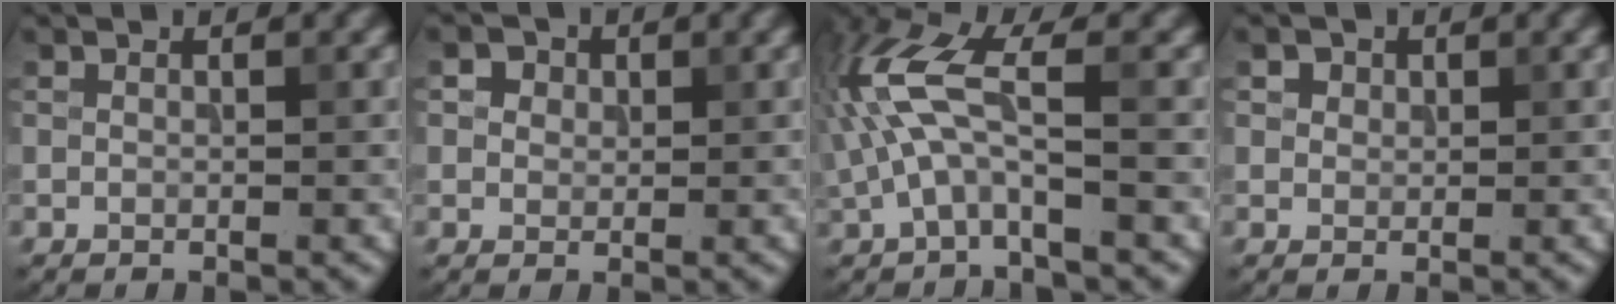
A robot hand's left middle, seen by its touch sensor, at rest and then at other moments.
{"total": 3.6, "force": [1.9, 2.6, 1.6], "torque": [-0.027, 0.009, 0.015]}
{"total": 5.8, "force": [-0.1, 2.1, 5.4], "torque": [-0.131, 0.019, -0.009]}
{"total": 2.6, "force": [1.6, 1.8, 1.0], "torque": [-0.028, 0.004, 0.023]}